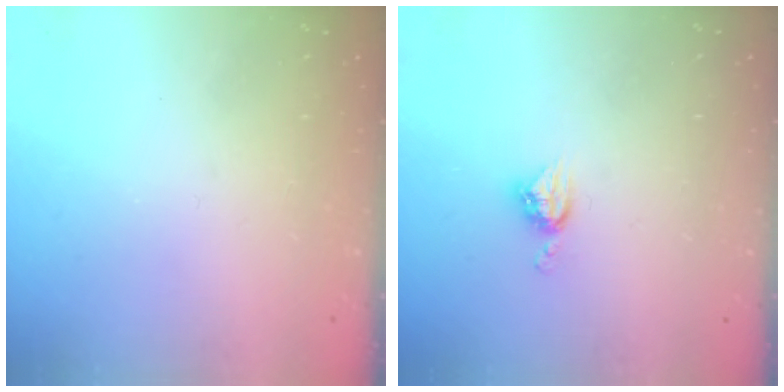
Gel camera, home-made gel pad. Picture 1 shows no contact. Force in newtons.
{"total": 5.4, "press": 5.4, "slide": 0.1}